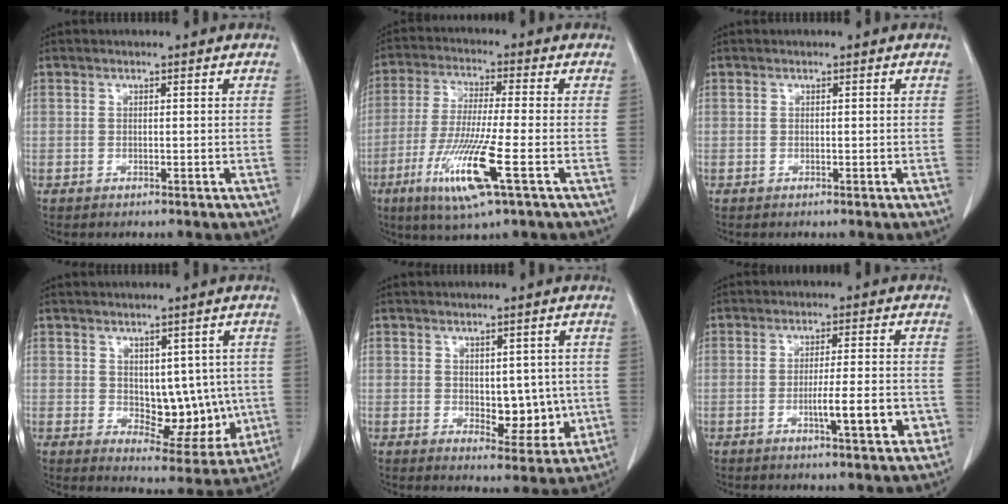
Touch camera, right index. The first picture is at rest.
{"total": 12.0, "force": [-4.8, 0.1, 11.1], "torque": [-0.227, -0.026, -0.088]}
{"total": 0.0}
{"total": 9.1, "force": [0.2, 5.4, 7.3], "torque": [-0.076, 0.004, 0.027]}
{"total": 6.4, "force": [-0.1, 3.5, 5.4], "torque": [-0.057, -0.002, 0.015]}
{"total": 7.1, "force": [-2.3, 0.9, 6.6], "torque": [-0.094, 0.000, -0.028]}